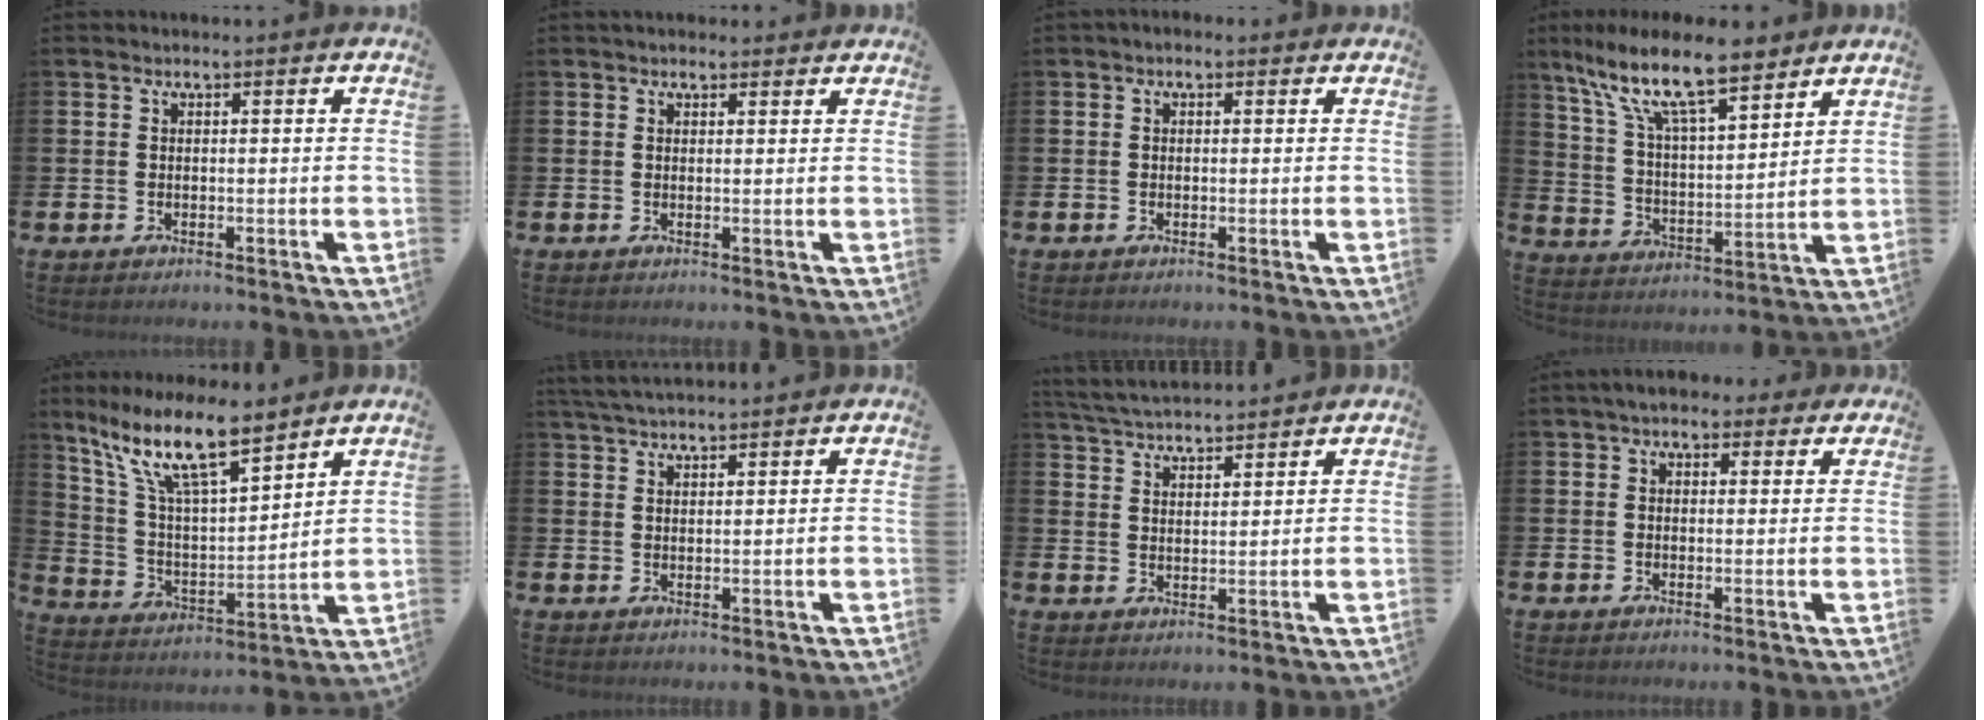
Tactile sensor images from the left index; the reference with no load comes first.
{"total": 1.5, "force": [1.3, 0.6, 0.2], "torque": [0.003, 0.002, 0.022]}
{"total": 0.5, "force": [-0.2, 0.4, 0.2], "torque": [-0.003, 0.005, -0.006]}
{"total": 12.1, "force": [9.5, 3.2, 6.7], "torque": [-0.160, -0.039, 0.167]}
{"total": 12.5, "force": [9.6, 3.1, 7.4], "torque": [-0.172, -0.038, 0.169]}
{"total": 3.7, "force": [3.6, 0.3, 0.8], "torque": [-0.017, -0.014, 0.065]}
{"total": 4.4, "force": [4.4, 0.3, 0.2], "torque": [-0.019, -0.026, 0.079]}
{"total": 4.1, "force": [3.4, 2.0, 1.2], "torque": [-0.025, -0.003, 0.061]}